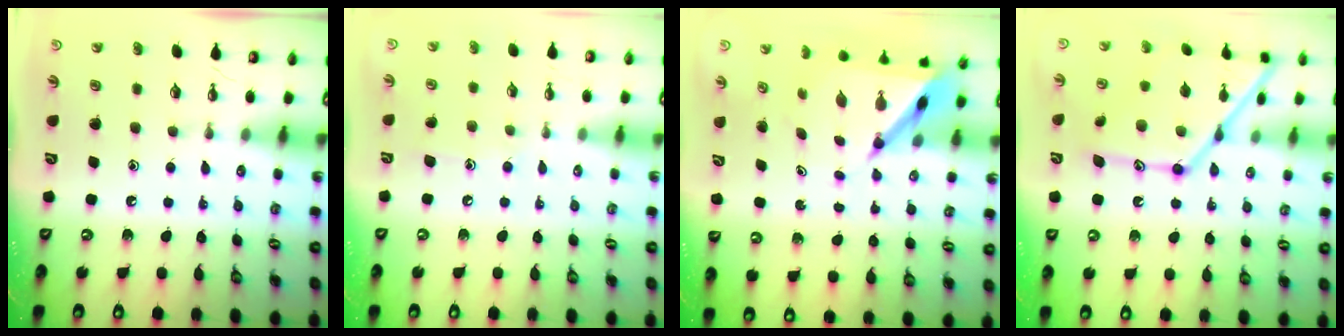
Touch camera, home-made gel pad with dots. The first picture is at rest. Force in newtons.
{"total": 5.9, "press": 5.8, "slide": 0.7}
{"total": 7.1, "press": 7.1, "slide": 0.6}
{"total": 18.2, "press": 18.1, "slide": 1.1}